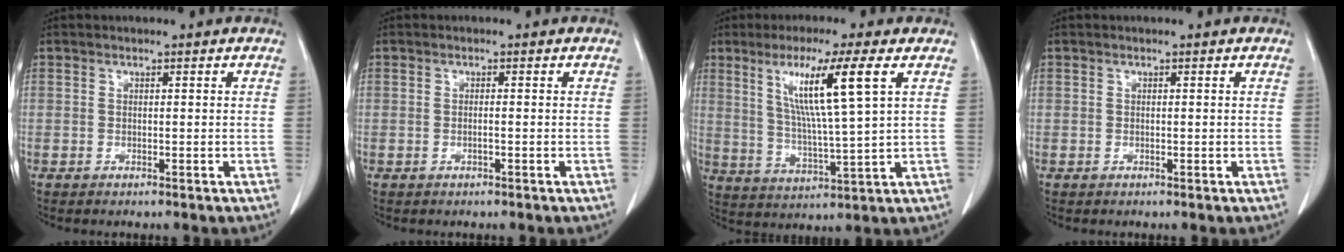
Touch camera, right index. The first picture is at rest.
{"total": 0.6, "force": [-0.2, 0.0, 0.6], "torque": [-0.012, 0.001, -0.002]}
{"total": 11.8, "force": [4.7, -0.9, 10.8], "torque": [-0.195, -0.004, 0.088]}
{"total": 0.0}